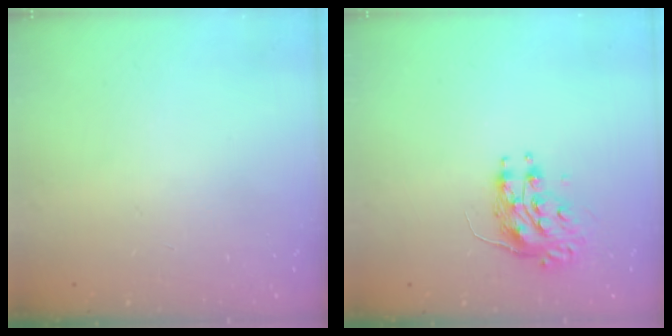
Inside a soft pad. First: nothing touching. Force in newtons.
{"total": 8.1, "press": 8.1, "slide": 0.1}